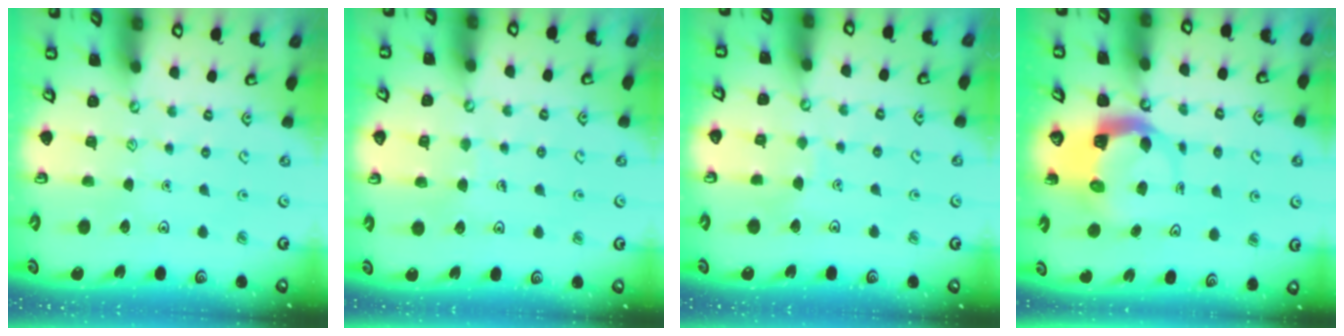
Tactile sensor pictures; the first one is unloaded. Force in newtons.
{"total": 3.4, "press": 3.4, "slide": 0.2}
{"total": 3.1, "press": 3.1, "slide": 0.2}
{"total": 5.2, "press": 5.1, "slide": 0.6}